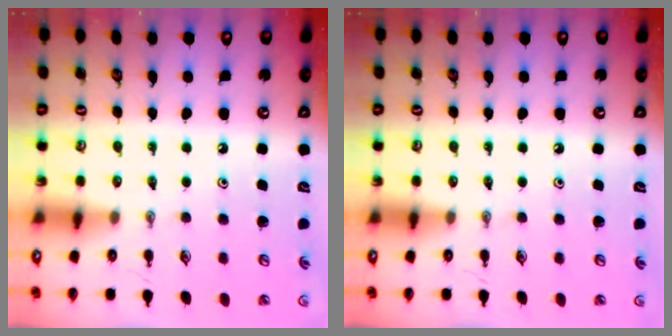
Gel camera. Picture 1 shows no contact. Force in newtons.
{"total": 0.0}